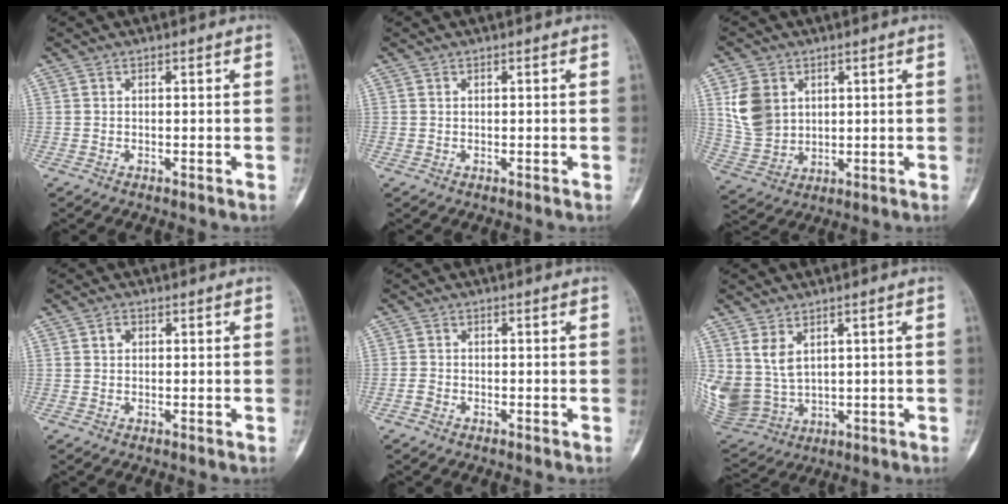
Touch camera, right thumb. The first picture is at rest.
{"total": 0.0}
{"total": 9.7, "force": [3.0, 7.5, 5.3], "torque": [-0.091, -0.012, 0.073]}
{"total": 1.3, "force": [0.3, 1.0, 0.6], "torque": [-0.006, 0.002, 0.003]}
{"total": 1.4, "force": [-0.8, 1.0, 0.6], "torque": [-0.012, 0.005, -0.019]}
{"total": 9.8, "force": [3.0, 7.0, 6.1], "torque": [-0.111, -0.017, 0.088]}